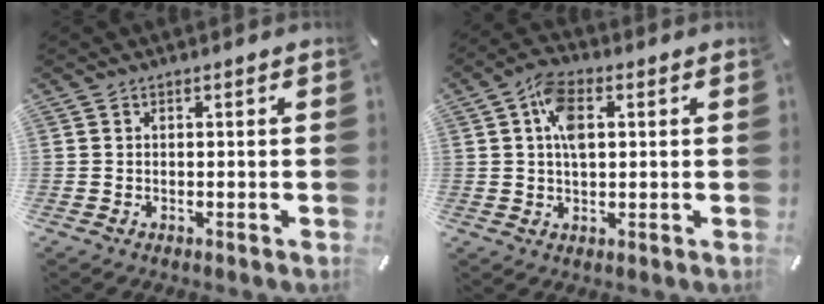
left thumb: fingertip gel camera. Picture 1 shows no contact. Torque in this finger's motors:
{"motor_torque": [1.37, 1.37, 0.25, -0.15, 0.31]}